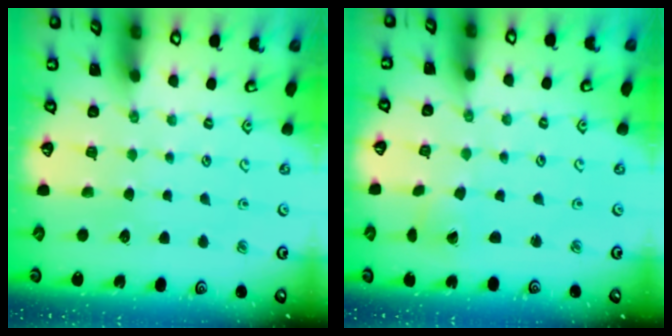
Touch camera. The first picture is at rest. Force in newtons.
{"total": 1.0, "press": 1.0, "slide": 0.0}